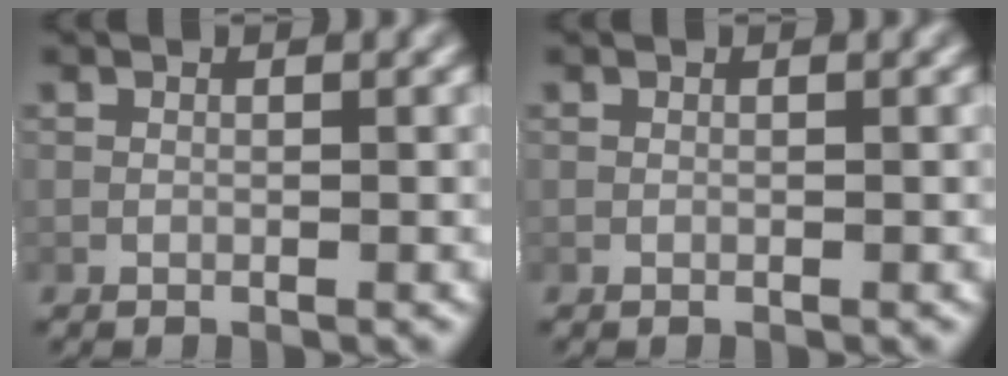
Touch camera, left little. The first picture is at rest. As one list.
[{"total": 0.0}]